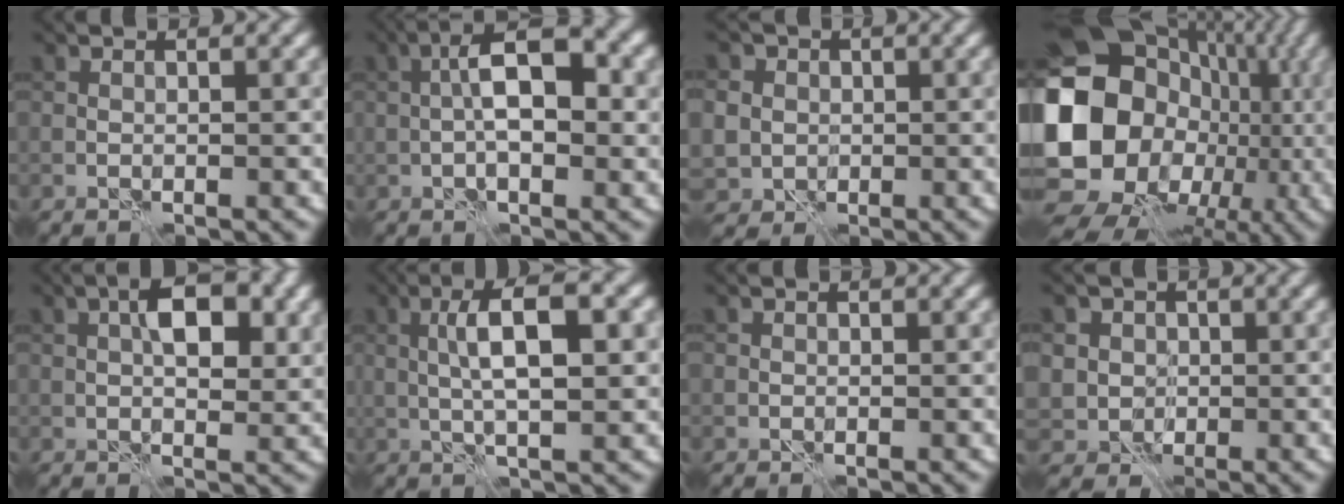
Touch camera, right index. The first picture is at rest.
{"total": 7.3, "force": [0.5, 3.1, 6.5], "torque": [-0.110, 0.011, -0.001]}
{"total": 6.3, "force": [1.5, 5.8, 2.0], "torque": [-0.051, 0.020, 0.005]}
{"total": 20.0, "force": [-1.6, 16.8, 10.7], "torque": [-0.193, -0.011, -0.026]}
{"total": 5.2, "force": [1.0, 2.7, 4.4], "torque": [-0.065, 0.003, 0.013]}
{"total": 6.5, "force": [0.9, 1.8, 6.2], "torque": [-0.111, 0.008, 0.011]}
{"total": 0.5, "force": [0.0, 0.5, 0.0], "torque": [0.004, -0.001, -0.003]}
{"total": 4.7, "force": [1.4, 4.3, 1.4], "torque": [-0.024, 0.013, 0.014]}